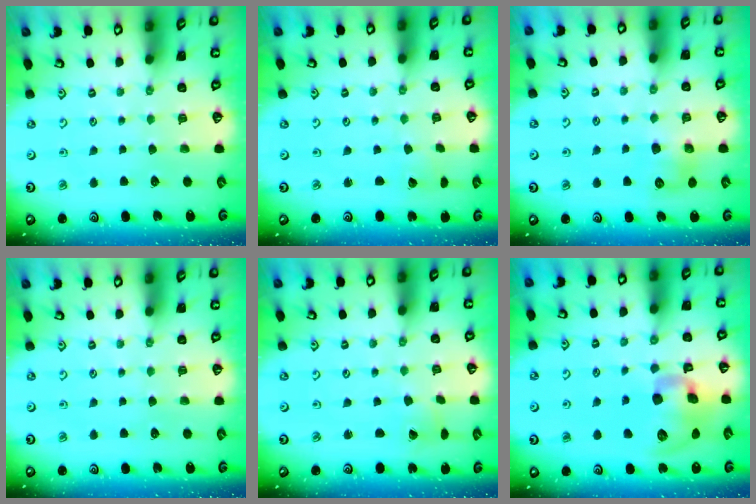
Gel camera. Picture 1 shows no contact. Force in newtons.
{"total": 1.6, "press": 1.6, "slide": 0.0}
{"total": 7.6, "press": 7.5, "slide": 0.3}
{"total": 0.0}
{"total": 2.3, "press": 2.3, "slide": 0.2}
{"total": 15.1, "press": 14.9, "slide": 2.3}